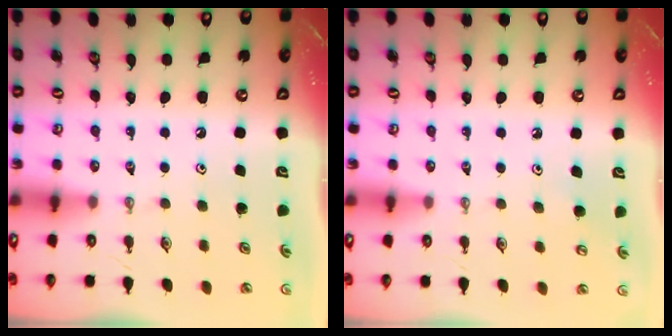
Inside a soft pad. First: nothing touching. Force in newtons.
{"total": 5.2, "press": 5.1, "slide": 0.9}